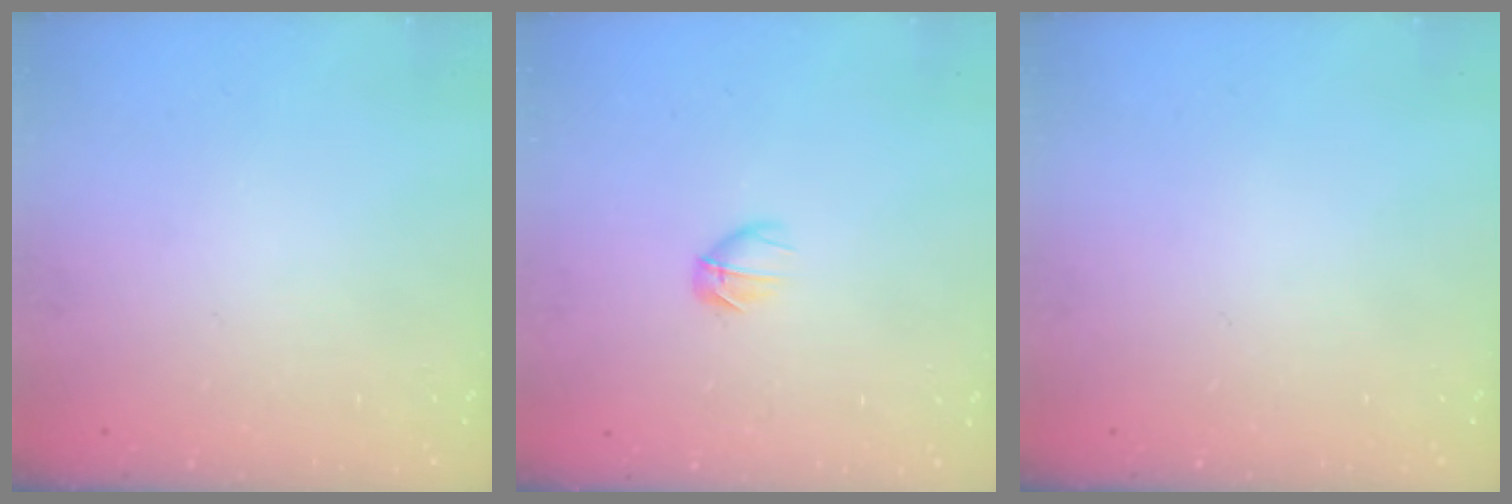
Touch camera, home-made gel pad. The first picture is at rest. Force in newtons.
{"total": 4.8, "press": 4.6, "slide": 1.3}
{"total": 0.0}